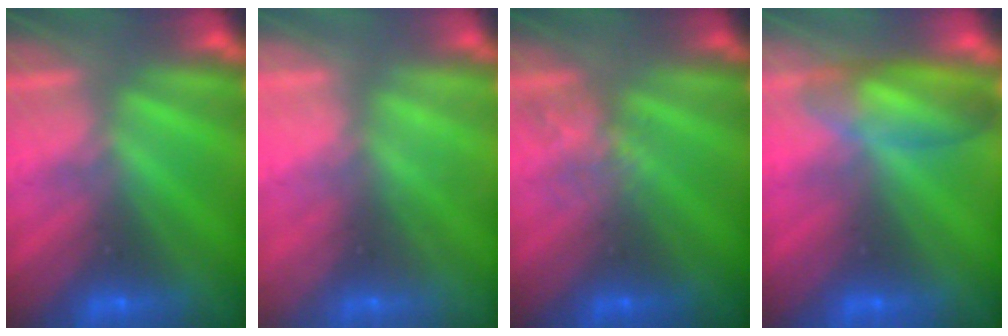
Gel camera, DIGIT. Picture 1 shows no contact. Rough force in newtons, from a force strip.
{"total": 2.1}
{"total": 2.1}
{"total": 4.7}